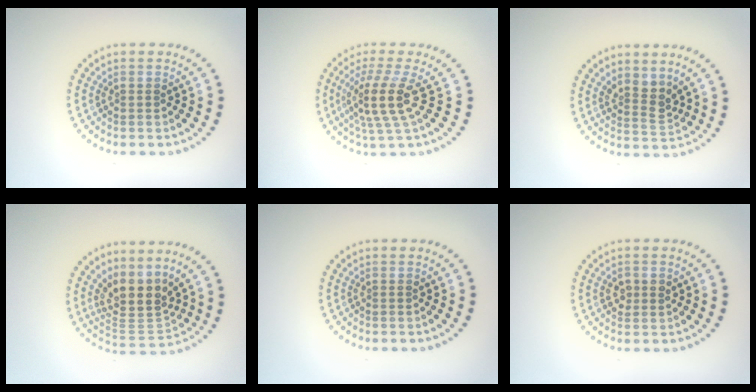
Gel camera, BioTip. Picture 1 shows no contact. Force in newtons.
{"total": 4.1, "press": 2.9, "slide": 2.8}
{"total": 2.4, "press": 1.8, "slide": 1.6}
{"total": 4.3, "press": 3.5, "slide": 2.6}
{"total": 0.0}
{"total": 1.6, "press": 1.5, "slide": 0.1}